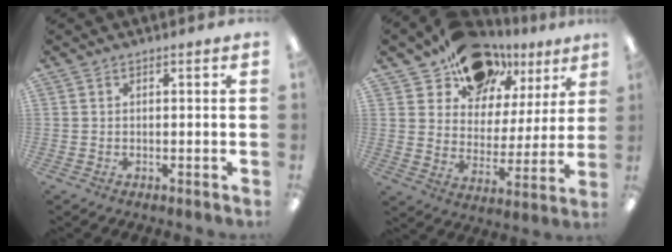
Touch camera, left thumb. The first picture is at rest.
{"total": 13.8, "force": [11.0, 7.9, 2.7], "torque": [-0.050, -0.087, 0.206]}